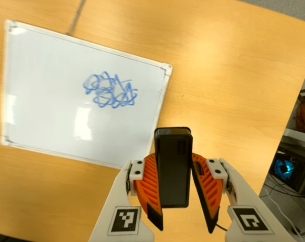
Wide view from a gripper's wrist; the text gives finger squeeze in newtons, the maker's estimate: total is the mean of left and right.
{"total": 7.5, "left": 7.1, "right": 8.0}